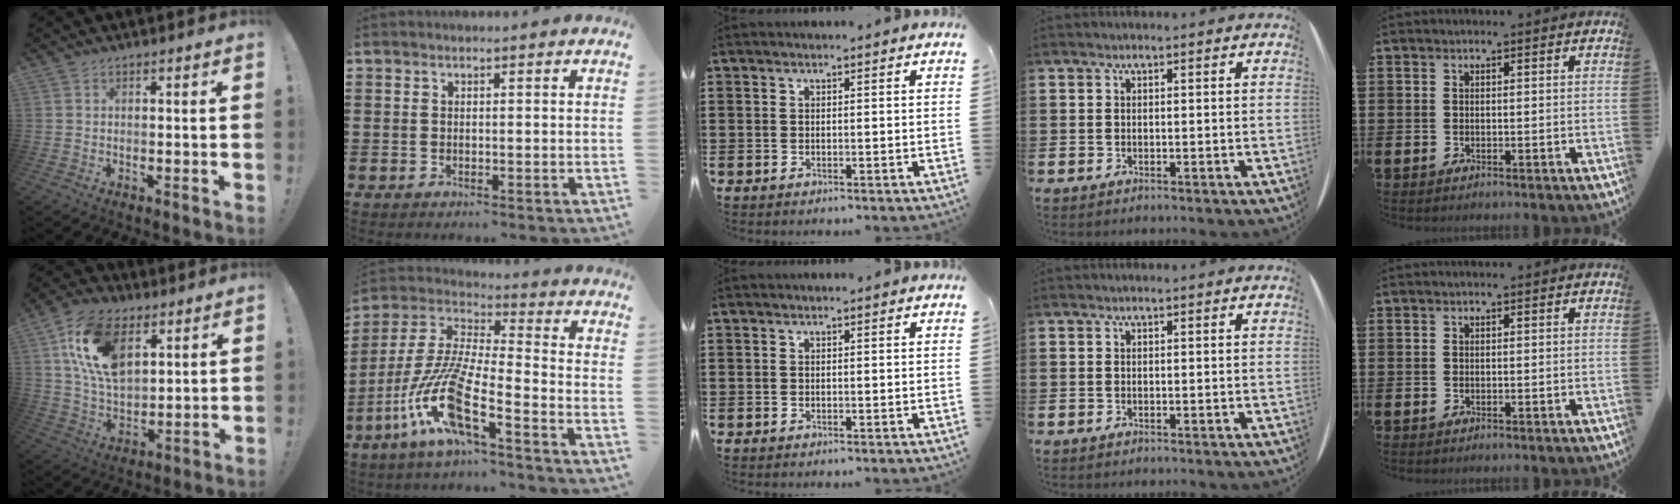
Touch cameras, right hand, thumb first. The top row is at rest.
{"thumb": {"total": 18.4, "force": [7.9, 11.1, 12.4], "torque": [-0.238, -0.024, 0.145]}, "index": {"total": 12.5, "force": [-7.9, 0.9, 9.6], "torque": [-0.231, -0.025, -0.165]}}